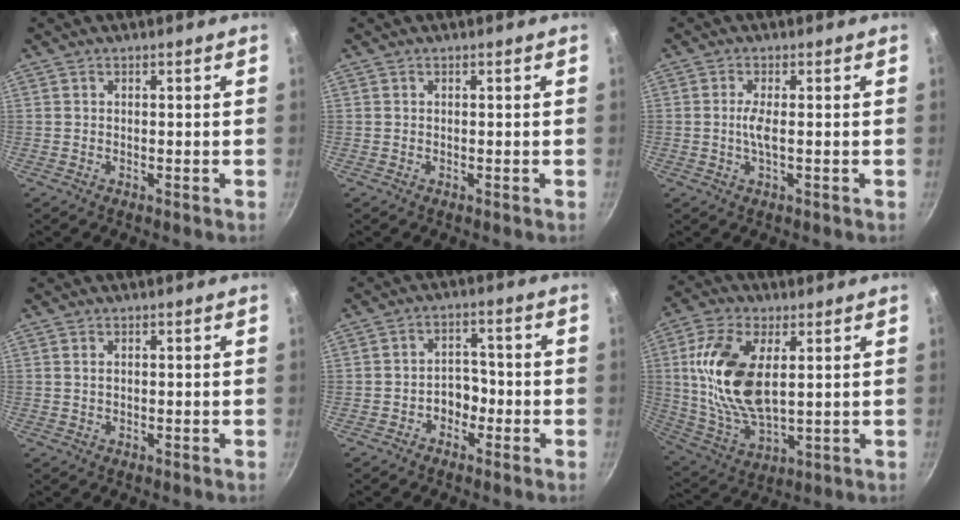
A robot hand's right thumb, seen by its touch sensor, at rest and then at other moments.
{"total": 0.0}
{"total": 2.8, "force": [-0.1, 0.4, 2.7], "torque": [-0.068, 0.000, -0.003]}
{"total": 1.1, "force": [0.4, 0.7, 0.8], "torque": [-0.013, 0.002, 0.007]}
{"total": 4.5, "force": [-1.9, 3.4, 2.3], "torque": [-0.002, 0.026, -0.034]}
{"total": 17.1, "force": [3.4, 8.9, 14.2], "torque": [-0.275, -0.010, 0.072]}